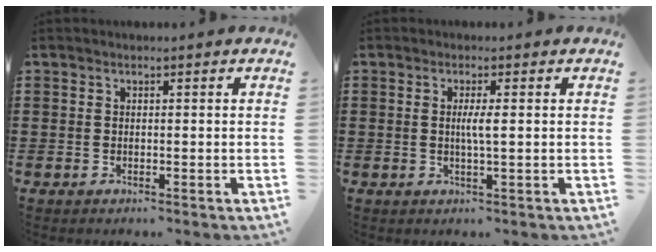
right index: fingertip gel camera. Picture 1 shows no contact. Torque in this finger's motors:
{"motor_torque": [0.49, -0.05, 0.19, 0.08]}